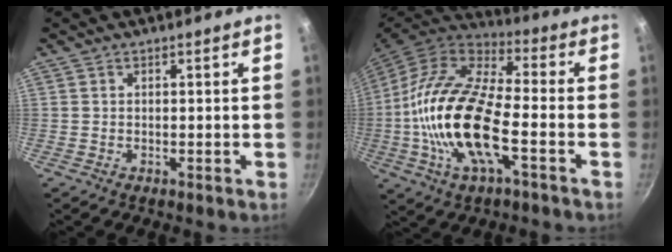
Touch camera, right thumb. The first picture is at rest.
{"total": 21.1, "force": [-4.2, 8.7, 18.8], "torque": [-0.366, 0.025, -0.094]}